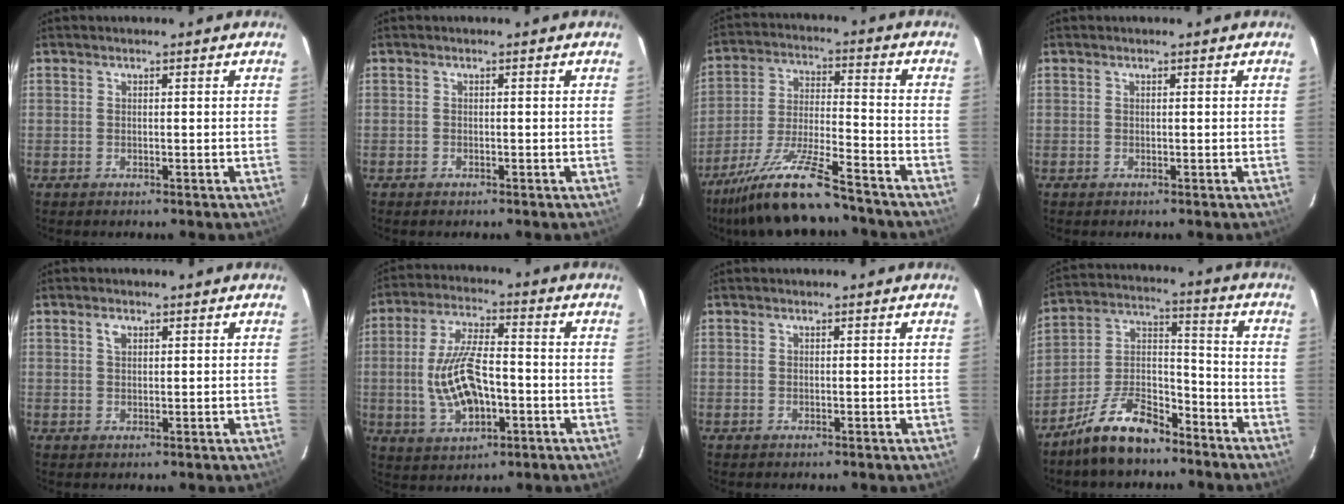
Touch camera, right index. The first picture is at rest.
{"total": 0.7, "force": [-0.6, 0.5, 0.1], "torque": [-0.002, 0.001, -0.009]}
{"total": 15.0, "force": [-12.5, 1.4, 8.2], "torque": [-0.170, -0.019, -0.221]}
{"total": 0.0}
{"total": 1.6, "force": [0.8, 1.0, 1.0], "torque": [-0.018, 0.005, 0.013]}
{"total": 12.7, "force": [-2.5, 5.6, 11.0], "torque": [-0.227, 0.001, -0.036]}
{"total": 0.0}
{"total": 13.2, "force": [-9.7, 5.7, 6.9], "torque": [-0.145, 0.031, -0.174]}